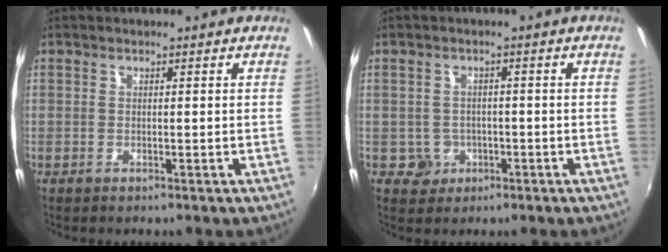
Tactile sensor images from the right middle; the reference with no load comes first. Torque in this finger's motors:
{"motor_torque": [0.20, -0.16, 0.01, -0.01]}